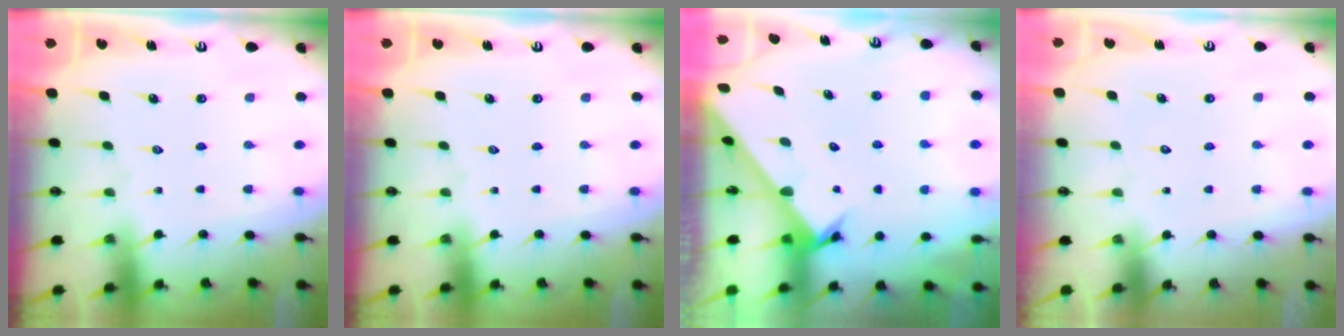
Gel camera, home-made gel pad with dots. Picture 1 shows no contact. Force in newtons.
{"total": 0.0}
{"total": 2.2, "press": 2.2, "slide": 0.1}
{"total": 1.5, "press": 1.5, "slide": 0.0}